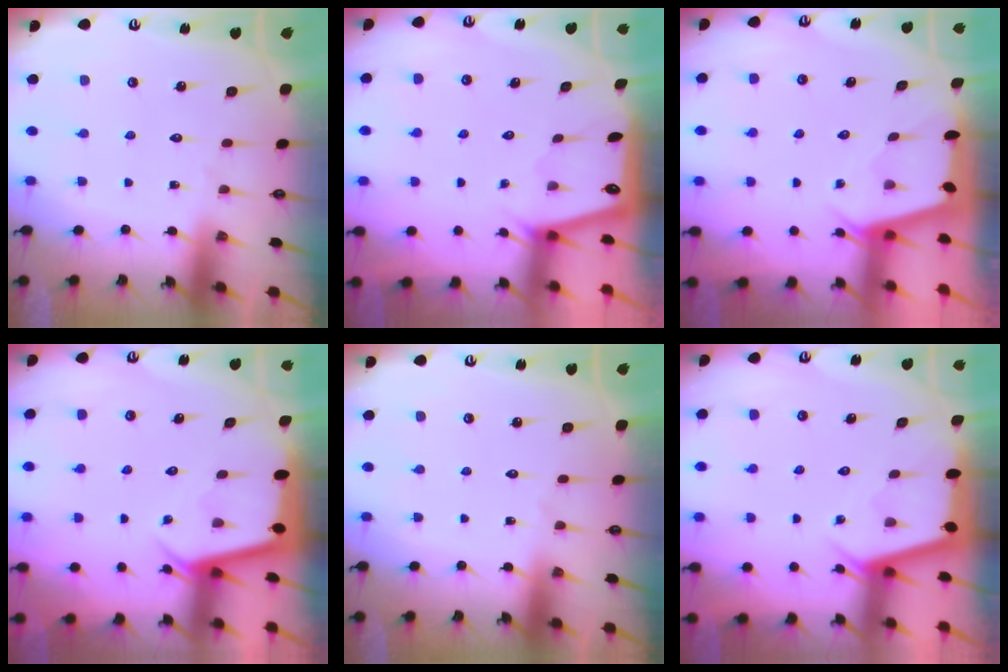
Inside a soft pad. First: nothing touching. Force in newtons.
{"total": 1.3, "press": 1.3, "slide": 0.3}
{"total": 2.0, "press": 2.0, "slide": 0.3}
{"total": 3.1, "press": 3.1, "slide": 0.4}
{"total": 0.0}
{"total": 2.9, "press": 2.9, "slide": 0.3}